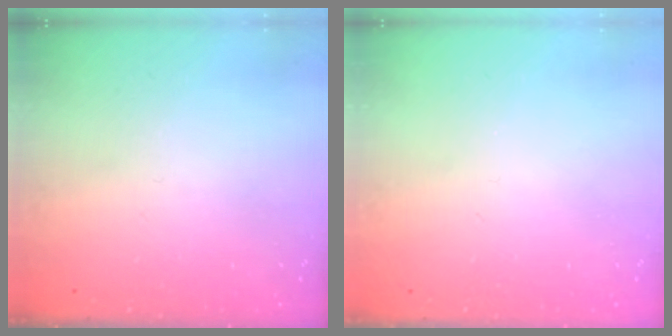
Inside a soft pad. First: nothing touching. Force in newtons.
{"total": 0.0}